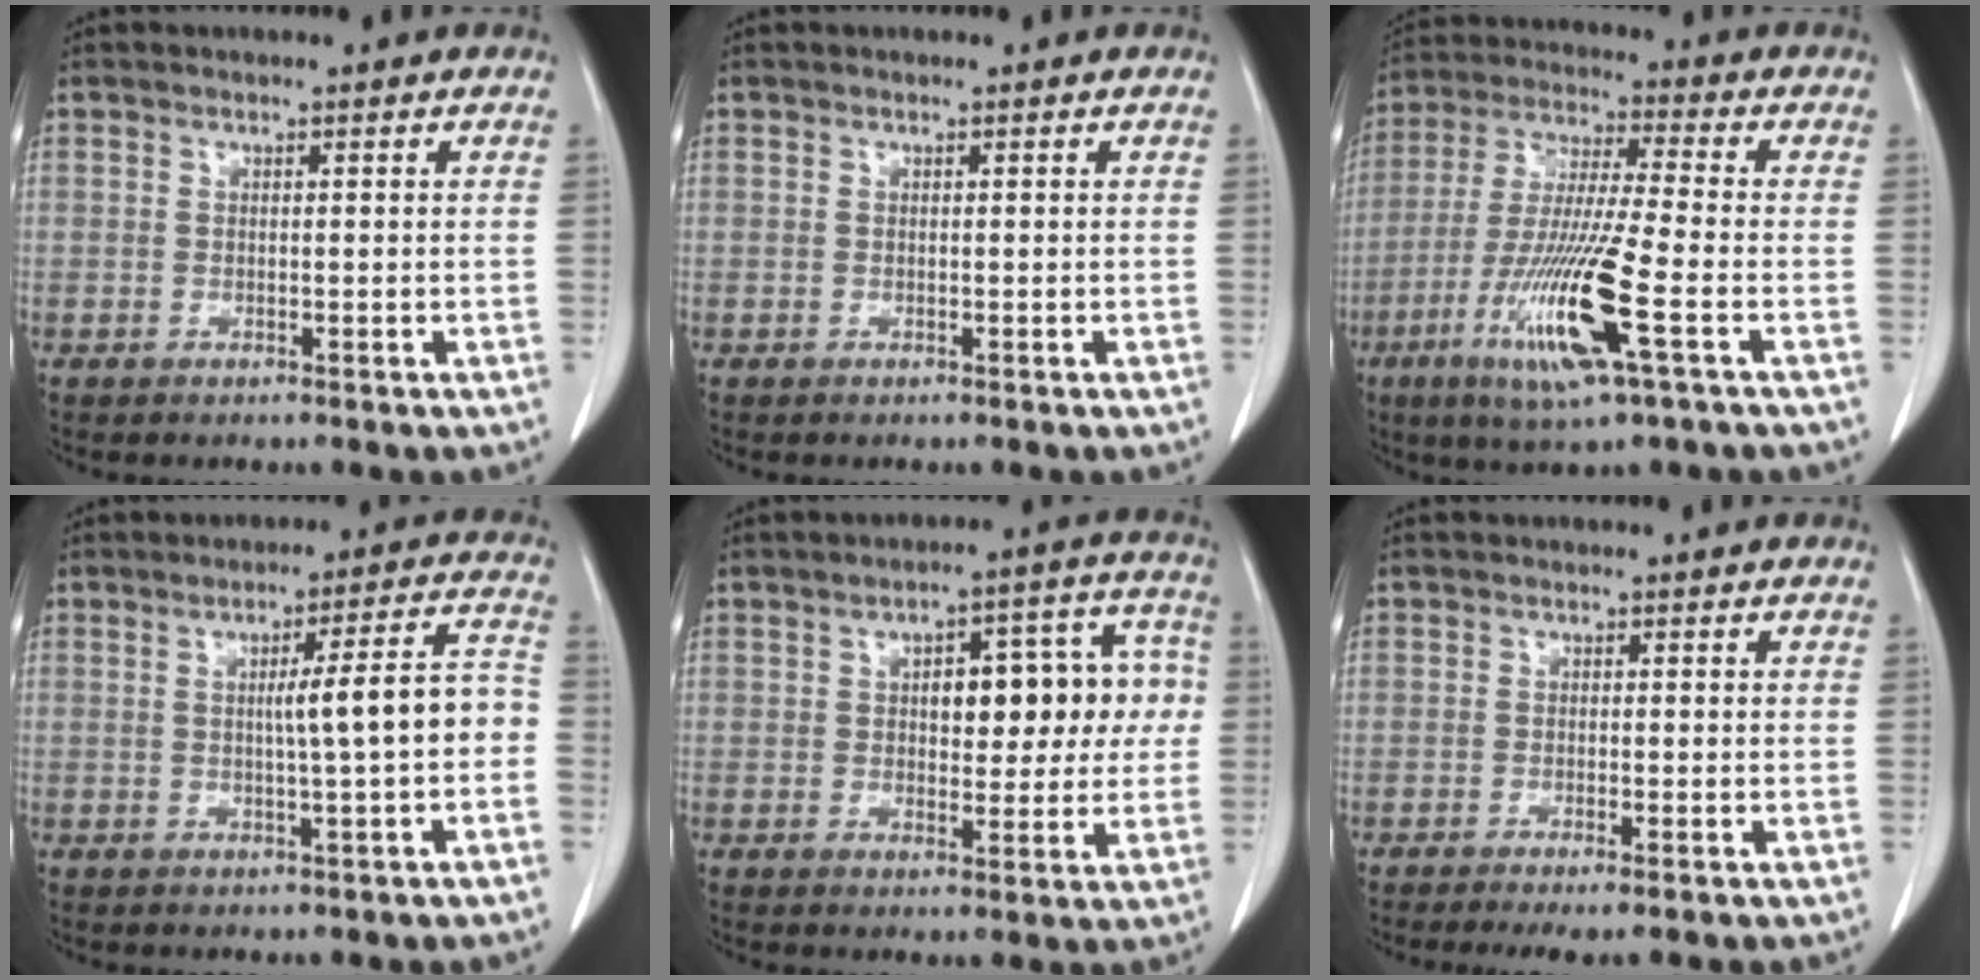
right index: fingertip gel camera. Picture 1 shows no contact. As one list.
[{"total": 0.0}, {"total": 14.9, "force": [-5.7, 0.2, 13.8], "torque": [-0.283, -0.026, -0.108]}, {"total": 7.8, "force": [-0.8, 0.1, 7.7], "torque": [-0.107, 0.021, -0.010]}, {"total": 11.0, "force": [1.3, 4.8, 9.9], "torque": [-0.117, 0.043, 0.023]}, {"total": 3.3, "force": [-2.4, 0.2, 2.3], "torque": [-0.035, -0.009, -0.036]}]